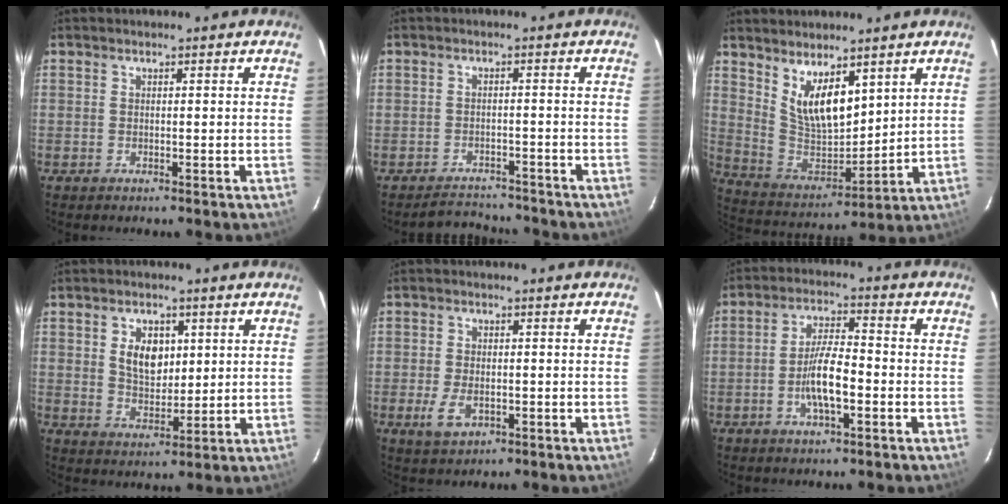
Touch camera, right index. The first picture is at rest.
{"total": 5.6, "force": [-5.1, 2.4, 0.3], "torque": [-0.015, 0.020, -0.074]}
{"total": 11.5, "force": [6.2, 5.3, 8.1], "torque": [-0.147, -0.013, 0.133]}
{"total": 6.9, "force": [2.0, 4.6, 4.8], "torque": [-0.081, 0.006, 0.042]}
{"total": 4.8, "force": [-1.7, 2.8, 3.5], "torque": [-0.080, -0.007, -0.028]}
{"total": 7.8, "force": [-2.6, 2.0, 7.1], "torque": [-0.139, 0.006, -0.044]}